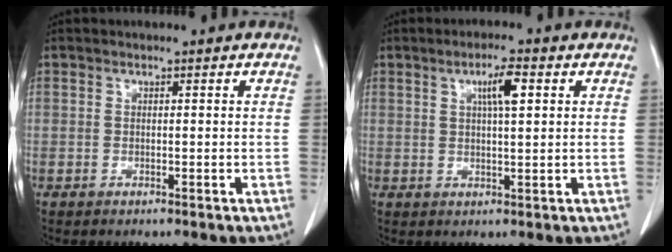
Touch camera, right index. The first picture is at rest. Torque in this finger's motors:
{"motor_torque": [0.50, 0.07, 0.11, 0.04]}